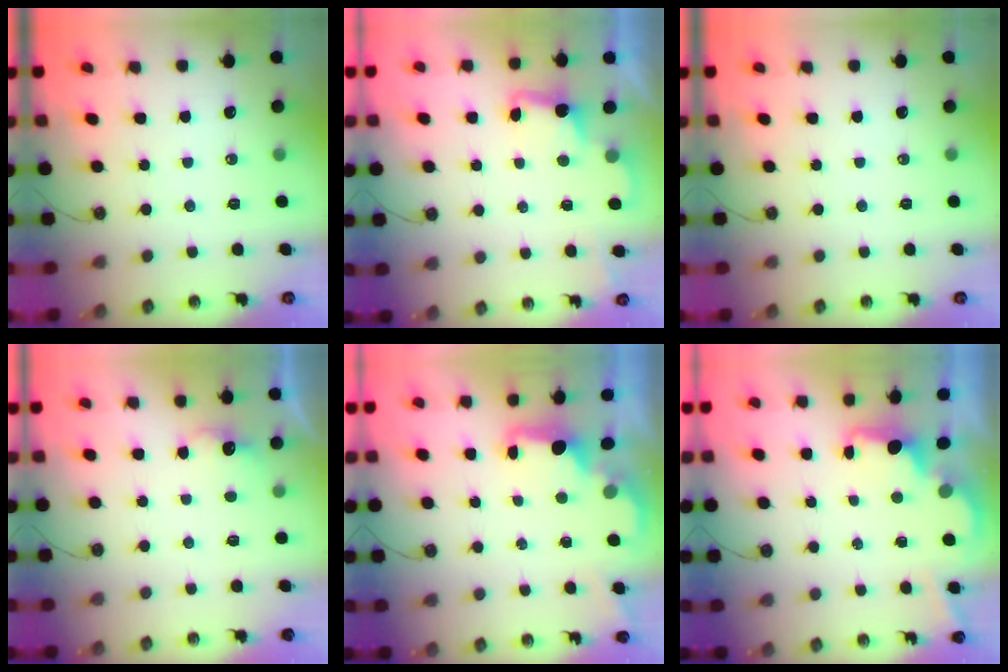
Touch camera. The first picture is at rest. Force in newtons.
{"total": 3.1, "press": 3.0, "slide": 0.8}
{"total": 0.0}
{"total": 3.1, "press": 3.0, "slide": 0.8}
{"total": 2.1, "press": 2.0, "slide": 0.7}
{"total": 1.9, "press": 1.7, "slide": 0.8}